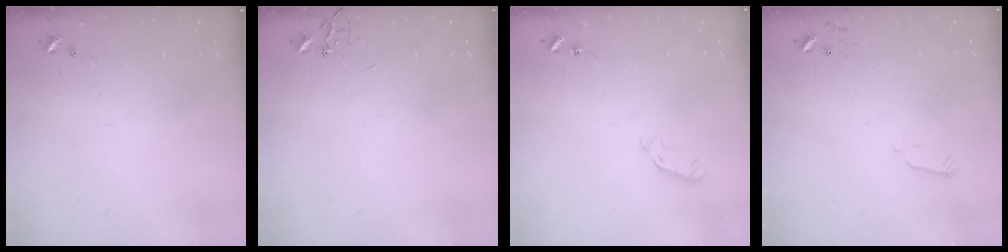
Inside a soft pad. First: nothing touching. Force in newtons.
{"total": 0.0}
{"total": 4.1, "press": 4.0, "slide": 0.7}
{"total": 2.4, "press": 2.3, "slide": 0.4}